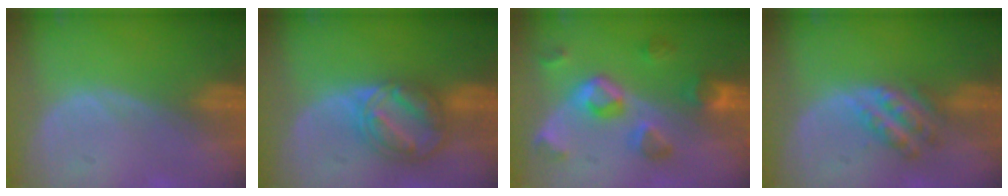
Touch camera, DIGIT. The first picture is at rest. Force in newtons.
{"total": 8.4, "press": 7.0, "slide": 4.6}
{"total": 7.4, "press": 7.4, "slide": 0.4}
{"total": 5.3, "press": 4.9, "slide": 2.0}